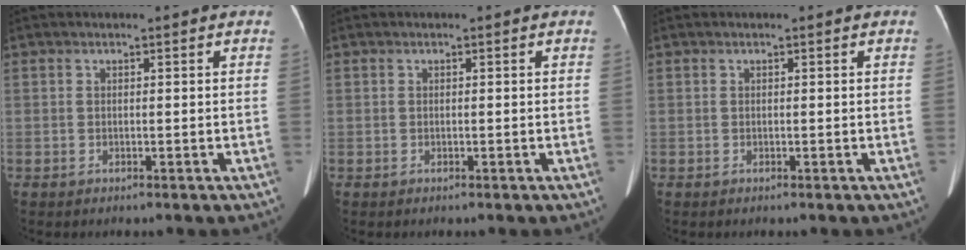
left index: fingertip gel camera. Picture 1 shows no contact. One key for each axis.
{"total": 0.0}
{"total": 0.0}